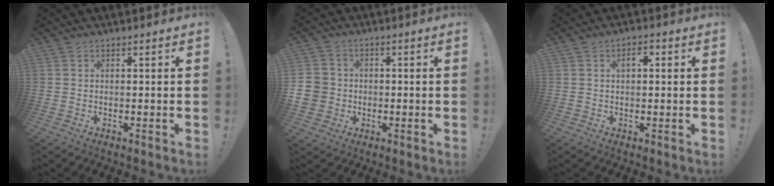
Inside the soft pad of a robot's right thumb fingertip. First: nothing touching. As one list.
[{"total": 7.0, "force": [-0.8, 6.5, 2.4], "torque": [-0.048, 0.013, -0.013]}, {"total": 2.9, "force": [0.8, 1.5, 2.3], "torque": [-0.026, -0.001, 0.007]}]